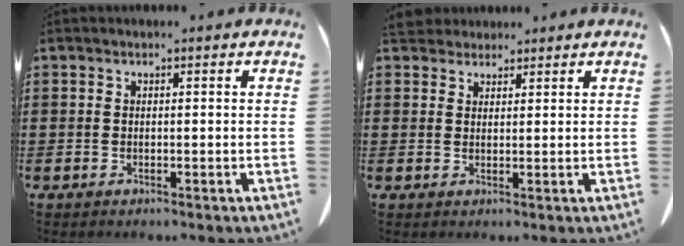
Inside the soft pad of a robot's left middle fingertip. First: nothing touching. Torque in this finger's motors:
{"motor_torque": [1.19, 0.95, 0.01, 0.02]}